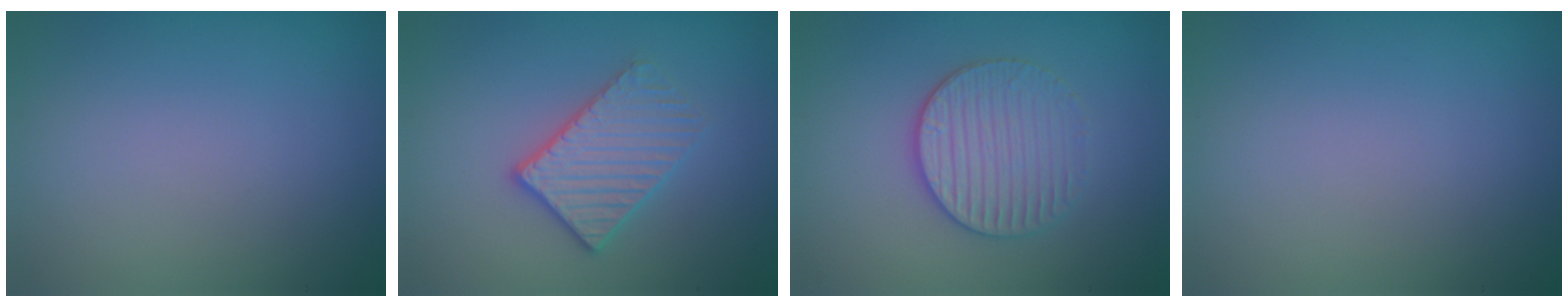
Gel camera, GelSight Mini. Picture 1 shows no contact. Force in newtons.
{"total": 3.2, "press": 2.9, "slide": 1.4}
{"total": 3.2, "press": 2.9, "slide": 1.4}
{"total": 0.0}